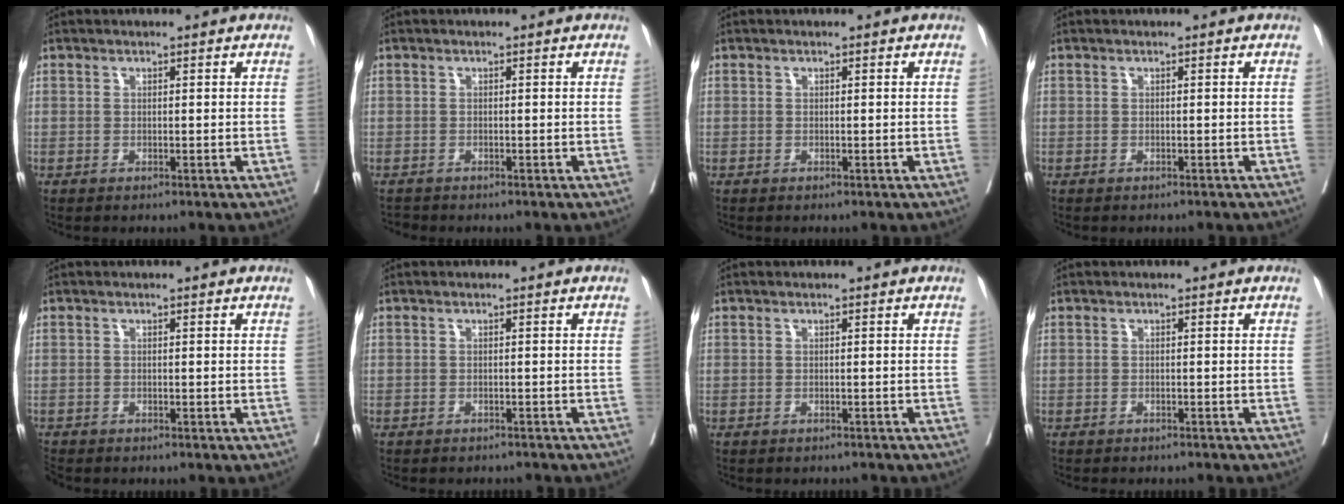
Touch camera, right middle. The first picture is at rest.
{"total": 0.9, "force": [-0.8, 0.1, -0.2], "torque": [-0.001, -0.005, -0.016]}
{"total": 0.0}
{"total": 0.8, "force": [-0.8, 0.1, 0.2], "torque": [-0.011, -0.004, -0.014]}
{"total": 2.4, "force": [-2.2, 0.7, 0.5], "torque": [-0.012, -0.008, -0.042]}
{"total": 5.4, "force": [-5.0, 1.4, 1.3], "torque": [-0.015, -0.004, -0.061]}
{"total": 3.2, "force": [-3.0, 0.8, 0.7], "torque": [-0.014, -0.005, -0.037]}
{"total": 4.8, "force": [-4.4, 1.4, 1.5], "torque": [-0.021, -0.005, -0.055]}